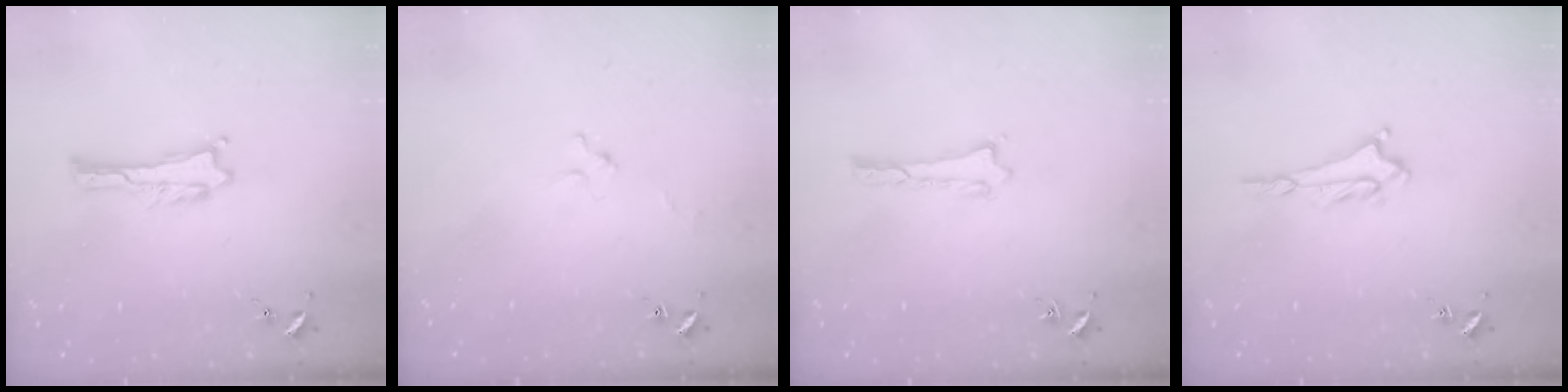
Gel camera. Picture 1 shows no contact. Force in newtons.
{"total": 2.0, "press": 2.0, "slide": 0.2}
{"total": 0.0}
{"total": 2.7, "press": 2.7, "slide": 0.4}